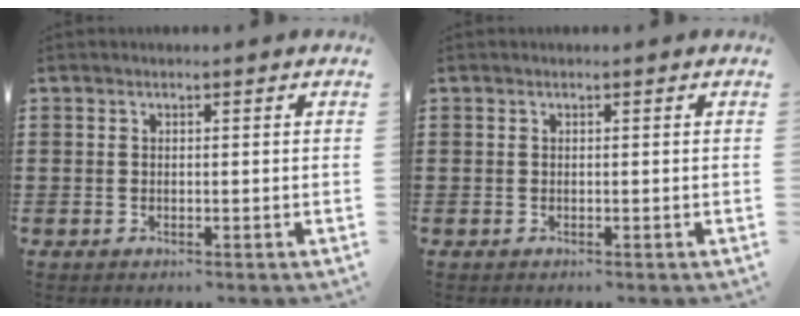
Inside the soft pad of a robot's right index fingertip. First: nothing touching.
{"total": 0.0}